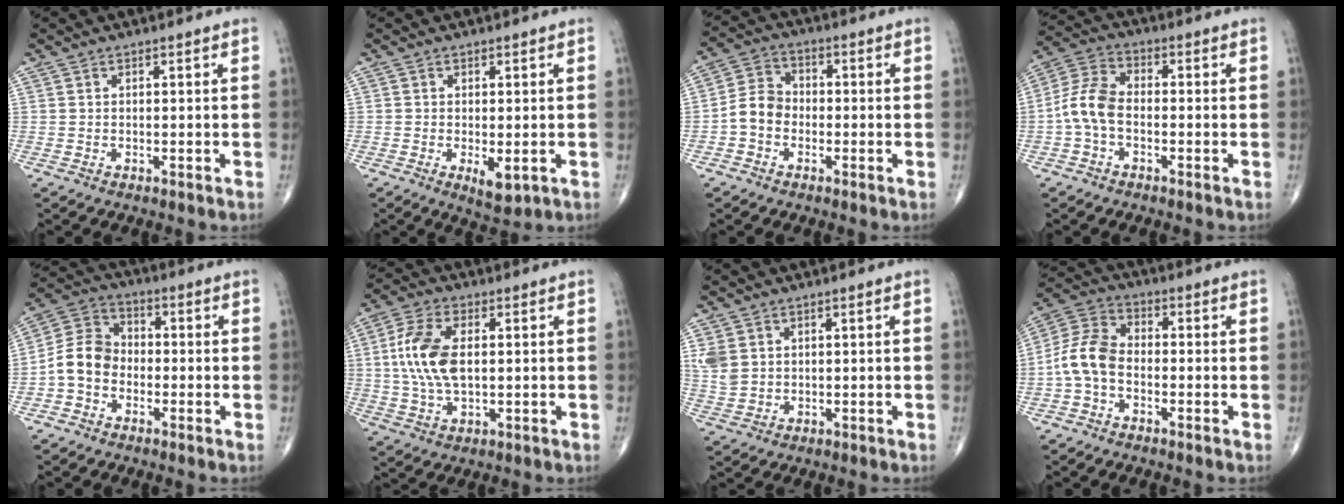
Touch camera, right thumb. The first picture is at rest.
{"total": 4.4, "force": [-1.1, 1.7, 3.9], "torque": [-0.059, -0.013, -0.011]}
{"total": 6.4, "force": [-1.8, 5.1, 3.3], "torque": [-0.047, 0.025, -0.047]}
{"total": 7.9, "force": [-1.7, 4.8, 6.0], "torque": [-0.124, 0.027, -0.045]}
{"total": 8.2, "force": [-2.2, 6.6, 4.4], "torque": [-0.069, 0.034, -0.056]}
{"total": 11.3, "force": [1.2, 5.9, 9.5], "torque": [-0.205, 0.004, 0.024]}
{"total": 4.5, "force": [1.4, 3.5, 2.5], "torque": [-0.049, -0.002, 0.038]}
{"total": 8.5, "force": [-2.0, 5.7, 6.1], "torque": [-0.118, 0.028, -0.053]}